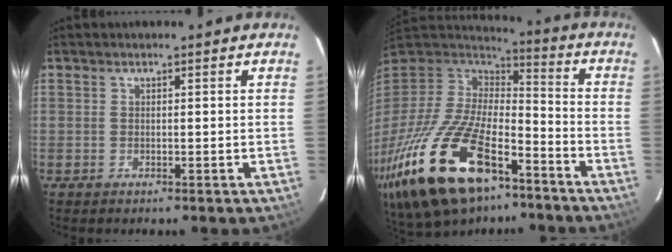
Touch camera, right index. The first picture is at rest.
{"total": 31.6, "force": [-18.3, 14.2, 21.5], "torque": [-0.449, -0.057, -0.302]}